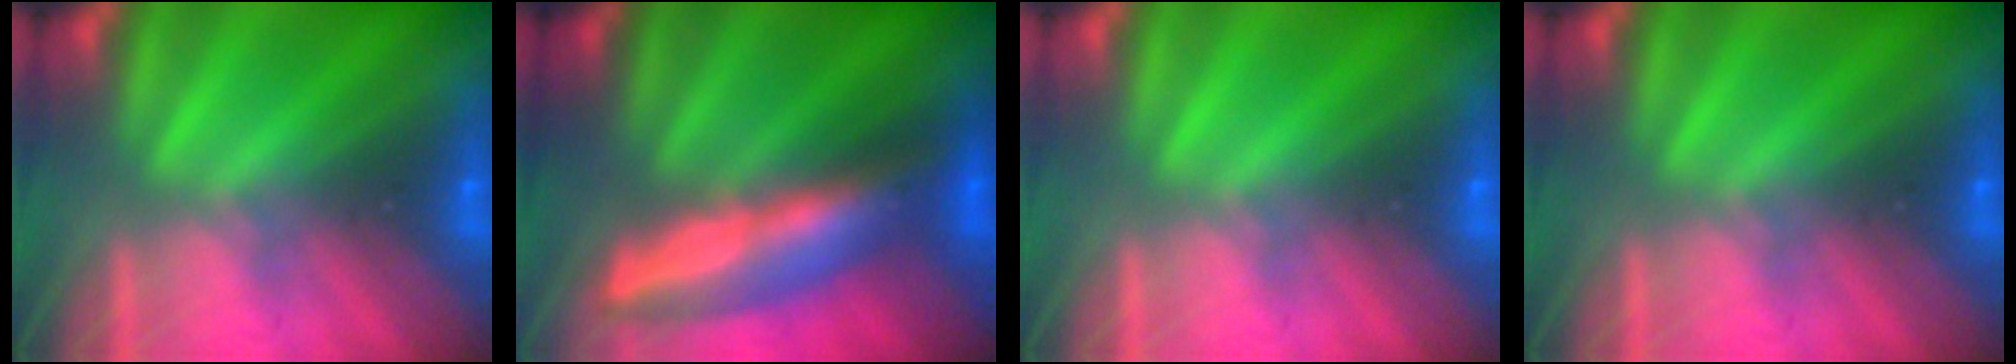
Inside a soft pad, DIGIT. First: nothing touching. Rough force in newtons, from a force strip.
{"total": 8.9}
{"total": 0.0}
{"total": 0.0}